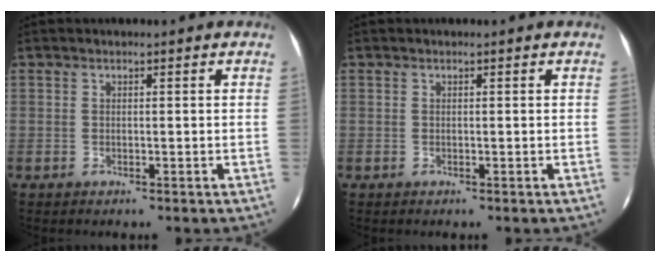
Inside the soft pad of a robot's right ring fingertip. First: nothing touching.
{"total": 0.0}